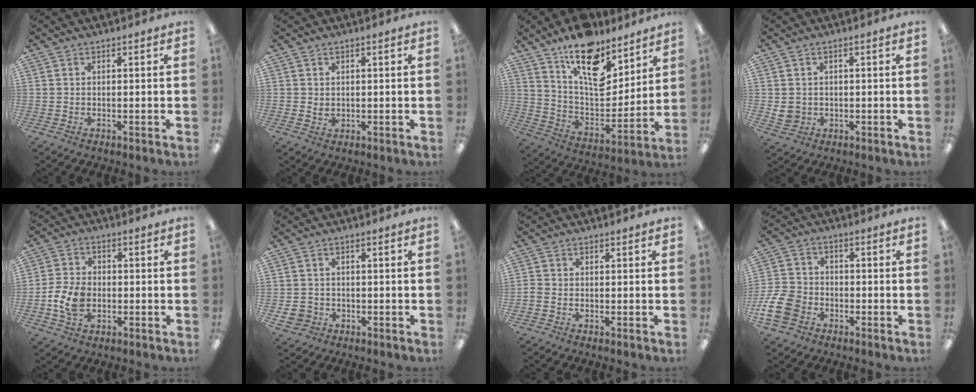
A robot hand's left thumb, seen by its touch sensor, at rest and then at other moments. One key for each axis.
{"total": 1.1, "fx": 0.2, "fy": 0.9, "fz": 0.7, "tx": -0.014, "ty": -0.001, "tz": 0.005}
{"total": 17.4, "fx": 12.0, "fy": 8.1, "fz": 9.6, "tx": -0.156, "ty": -0.081, "tz": 0.212}
{"total": 2.7, "fx": 0.2, "fy": 2.6, "fz": 0.9, "tx": -0.010, "ty": -0.002, "tz": 0.004}
{"total": 7.6, "fx": -1.9, "fy": 5.4, "fz": 5.0, "tx": -0.108, "ty": 0.008, "tz": -0.032}
{"total": 3.3, "fx": -1.4, "fy": 2.8, "fz": 1.0, "tx": -0.021, "ty": 0.000, "tz": -0.025}
{"total": 0.8, "fx": -0.4, "fy": 0.6, "fz": 0.3, "tx": -0.004, "ty": 0.002, "tz": -0.009}
{"total": 9.3, "fx": -4.0, "fy": 6.9, "fz": 4.7, "tx": -0.100, "ty": 0.022, "tz": -0.072}